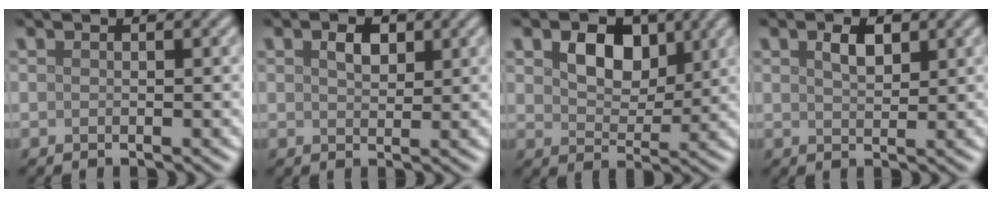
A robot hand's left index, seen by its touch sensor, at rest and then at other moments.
{"total": 1.9, "force": [0.8, 1.2, 1.3], "torque": [-0.025, 0.002, 0.015]}
{"total": 4.5, "force": [1.8, 3.0, 2.9], "torque": [-0.057, -0.002, 0.025]}
{"total": 2.2, "force": [1.1, 1.1, 1.5], "torque": [-0.030, 0.004, 0.021]}